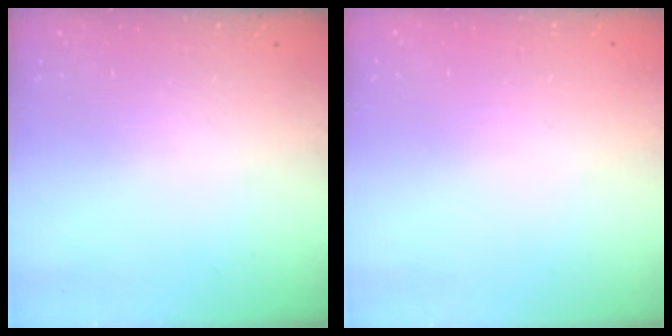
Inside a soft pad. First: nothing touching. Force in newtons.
{"total": 0.0}